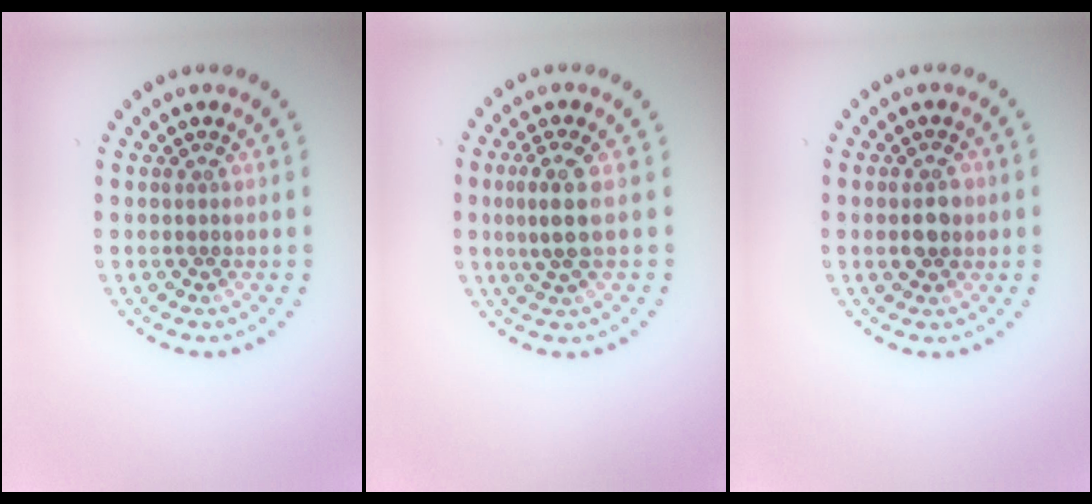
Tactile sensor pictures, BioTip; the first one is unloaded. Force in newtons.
{"total": 2.8, "press": 2.5, "slide": 1.3}
{"total": 2.5, "press": 2.5, "slide": 0.1}